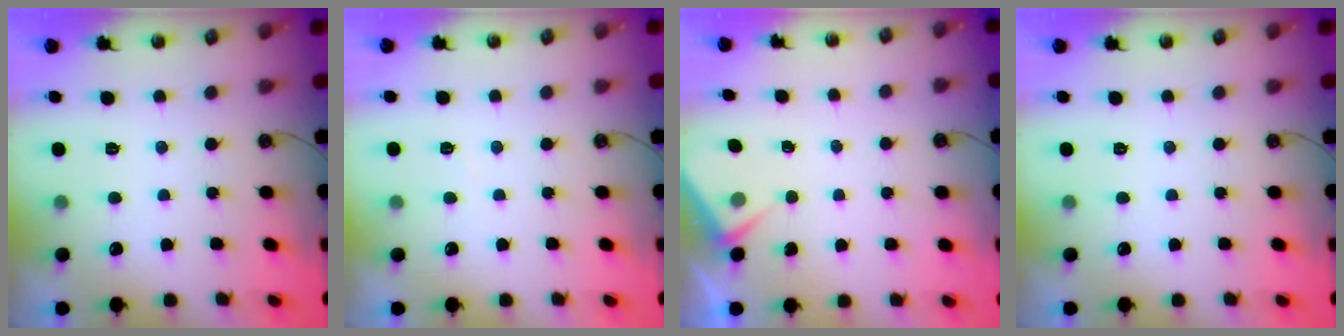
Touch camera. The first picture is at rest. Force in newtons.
{"total": 2.6, "press": 2.6, "slide": 0.4}
{"total": 3.2, "press": 3.1, "slide": 0.5}
{"total": 0.0}